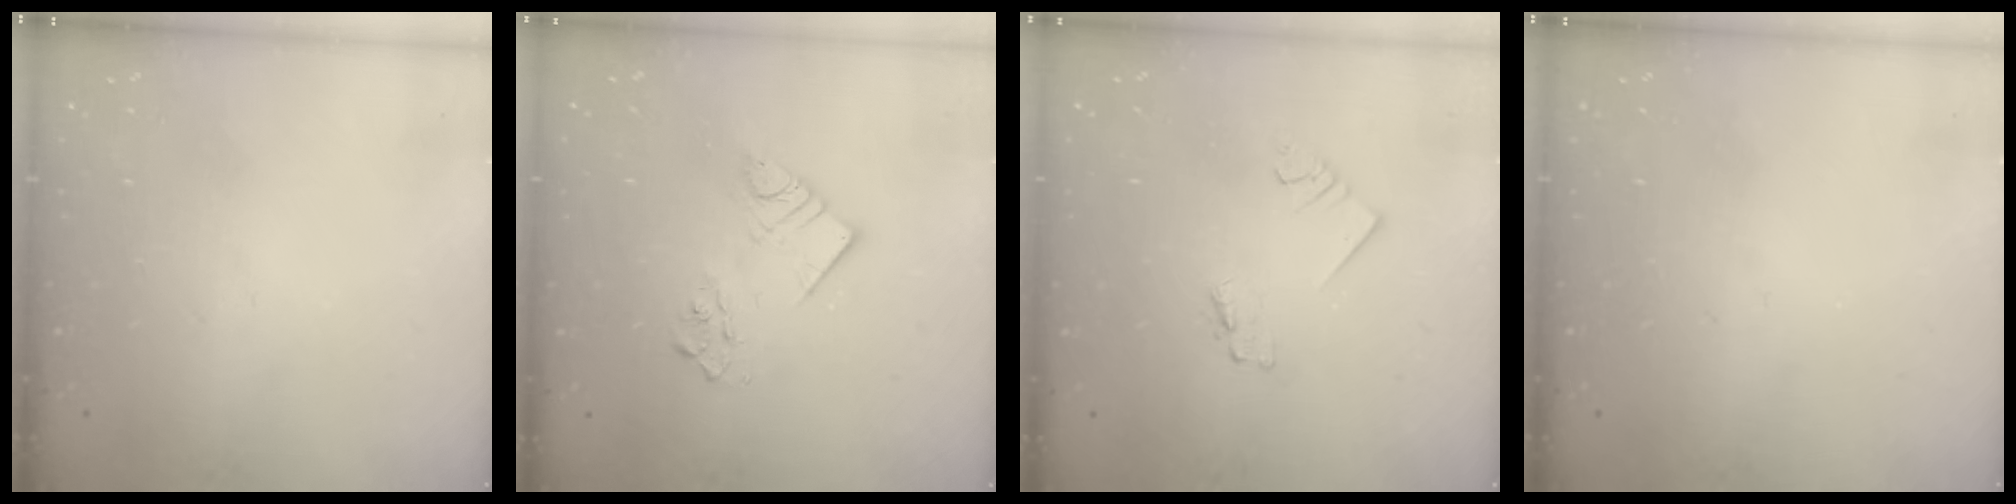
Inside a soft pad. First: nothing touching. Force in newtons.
{"total": 7.1, "press": 7.1, "slide": 0.2}
{"total": 1.7, "press": 1.7, "slide": 0.3}
{"total": 0.0}